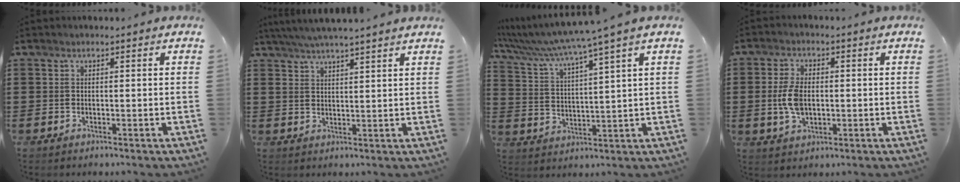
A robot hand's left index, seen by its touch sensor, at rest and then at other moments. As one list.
[{"total": 4.4, "force": [4.0, -0.2, 1.8], "torque": [-0.046, -0.009, 0.072]}, {"total": 5.6, "force": [4.6, -1.4, 2.9], "torque": [-0.079, -0.043, 0.071]}, {"total": 5.7, "force": [0.0, 3.2, 4.7], "torque": [-0.120, -0.001, -0.008]}]